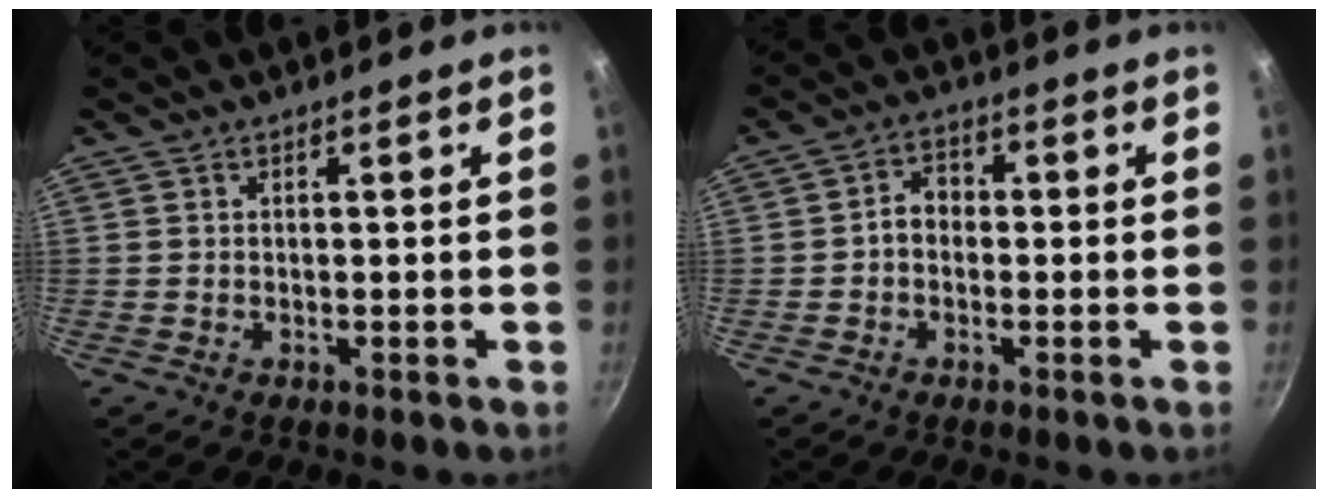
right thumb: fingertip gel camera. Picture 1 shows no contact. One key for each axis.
{"total": 3.7, "fx": -0.6, "fy": 3.0, "fz": 2.2, "tx": -0.017, "ty": 0.017, "tz": -0.018}